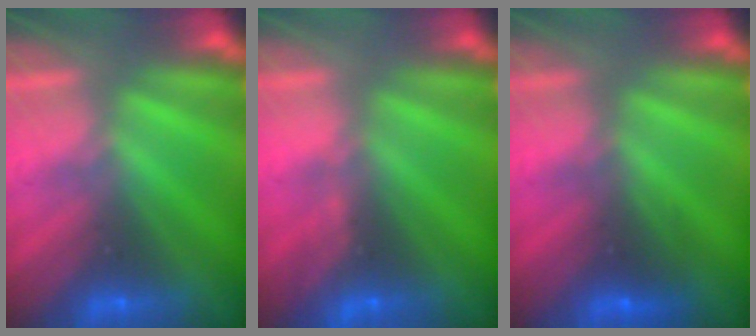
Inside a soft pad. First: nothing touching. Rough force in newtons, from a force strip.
{"total": 3.7}
{"total": 2.4}